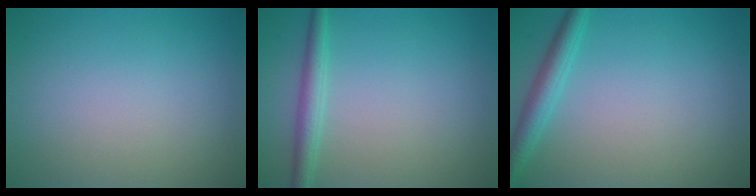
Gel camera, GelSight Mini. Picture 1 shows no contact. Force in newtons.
{"total": 2.2, "press": 2.2, "slide": 0.1}
{"total": 2.5, "press": 2.5, "slide": 0.1}